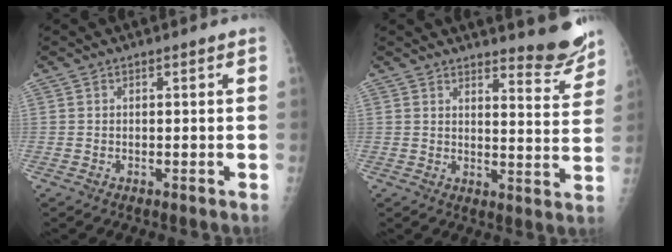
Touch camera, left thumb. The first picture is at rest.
{"total": 8.5, "force": [7.9, 1.2, 2.9], "torque": [-0.019, -0.076, 0.099]}